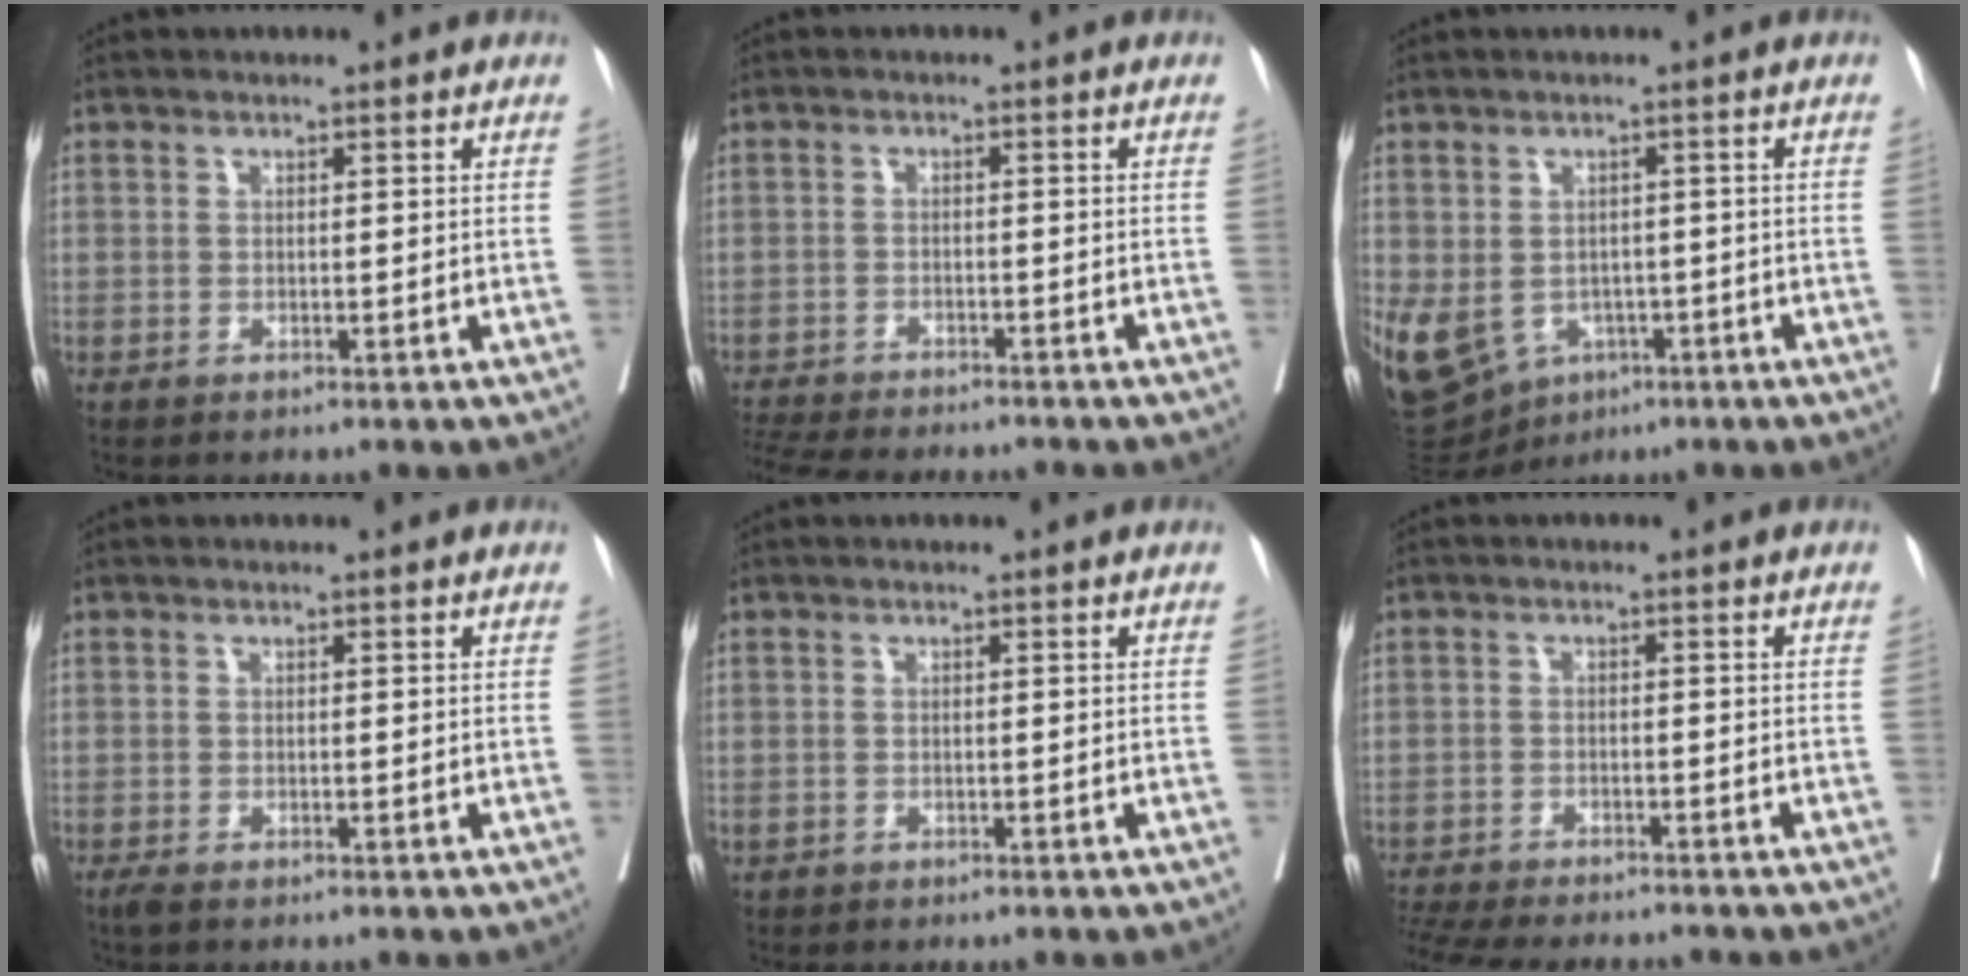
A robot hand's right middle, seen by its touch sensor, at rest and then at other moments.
{"total": 12.9, "force": [-11.6, 1.9, 5.2], "torque": [-0.106, -0.019, -0.167]}
{"total": 14.0, "force": [-5.4, 11.0, 6.8], "torque": [-0.176, 0.002, -0.070]}
{"total": 1.2, "force": [-0.9, 0.3, 0.7], "torque": [-0.018, -0.006, -0.016]}
{"total": 0.0}
{"total": 14.2, "force": [-12.7, 2.4, 6.0], "torque": [-0.134, -0.023, -0.181]}